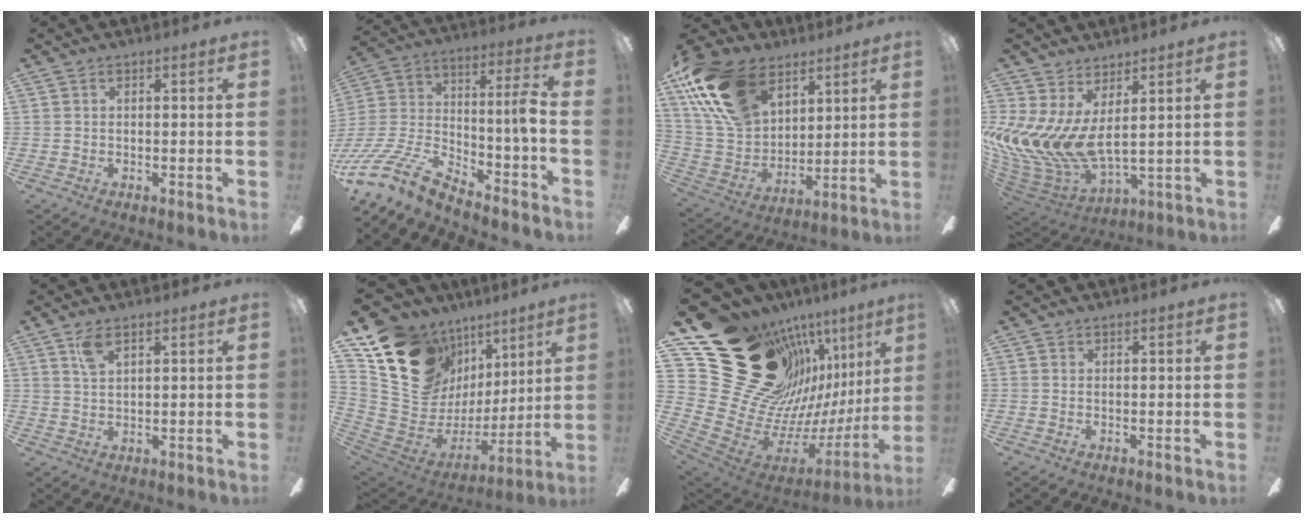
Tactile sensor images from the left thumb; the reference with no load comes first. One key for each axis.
{"total": 16.4, "fx": -9.6, "fy": 3.3, "fz": 12.9, "tx": -0.278, "ty": 0.020, "tz": -0.185}
{"total": 21.2, "fx": 12.0, "fy": 13.0, "fz": 11.7, "tx": -0.272, "ty": -0.041, "tz": 0.224}
{"total": 12.2, "fx": 2.9, "fy": 6.4, "fz": 9.9, "tx": -0.241, "ty": -0.051, "tz": 0.057}
{"total": 4.1, "fx": 2.6, "fy": 1.4, "fz": 2.8, "tx": -0.063, "ty": 0.003, "tz": 0.046}
{"total": 19.9, "fx": 11.1, "fy": 14.5, "fz": 8.1, "tx": -0.153, "ty": -0.060, "tz": 0.231}
{"total": 26.0, "fx": 15.8, "fy": 15.4, "fz": 13.7, "tx": -0.207, "ty": -0.181, "tz": 0.360}
{"total": 0.0}